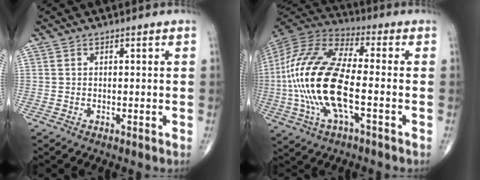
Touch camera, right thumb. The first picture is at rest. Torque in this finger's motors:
{"motor_torque": [2.48, 2.44, 2.59, 0.18, 0.39]}